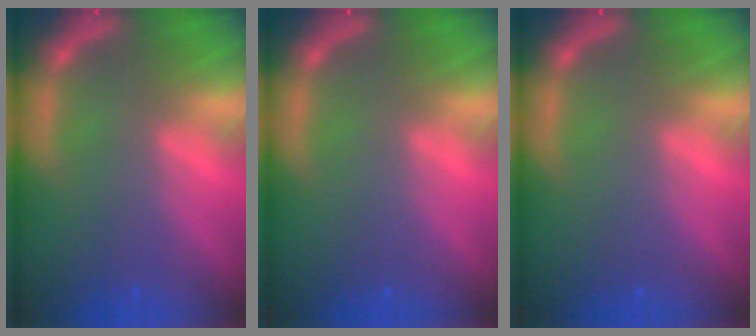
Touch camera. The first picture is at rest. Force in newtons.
{"total": 0.0}
{"total": 0.0}